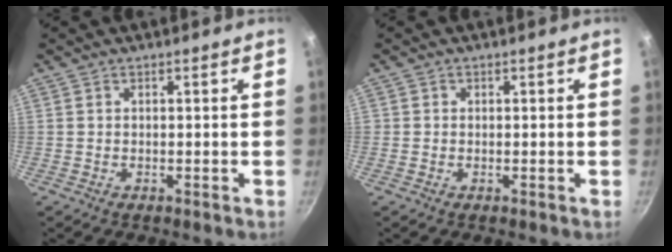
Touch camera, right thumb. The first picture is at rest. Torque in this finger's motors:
{"motor_torque": [-0.06, -0.10, 0.40, 0.17, -0.02]}